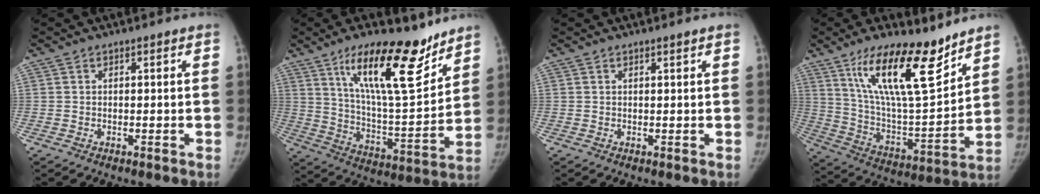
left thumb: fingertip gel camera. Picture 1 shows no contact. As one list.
[{"total": 20.2, "force": [13.0, 6.1, 14.2], "torque": [-0.195, -0.080, 0.223]}, {"total": 0.7, "force": [0.5, -0.1, 0.5], "torque": [-0.012, -0.004, 0.011]}, {"total": 20.8, "force": [13.3, 6.0, 14.9], "torque": [-0.225, -0.073, 0.240]}]